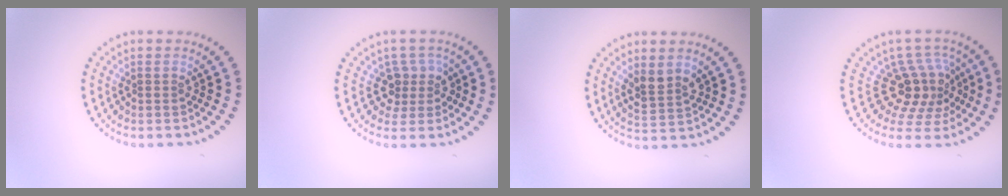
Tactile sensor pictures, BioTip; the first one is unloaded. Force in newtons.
{"total": 2.6, "press": 2.0, "slide": 1.7}
{"total": 2.5, "press": 2.3, "slide": 0.9}
{"total": 4.3, "press": 3.1, "slide": 2.9}